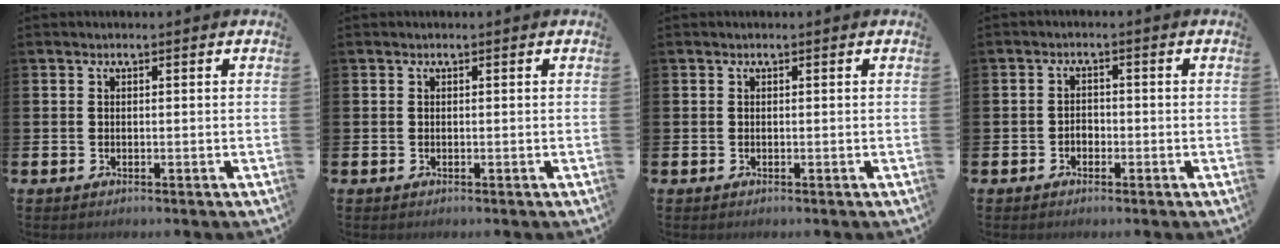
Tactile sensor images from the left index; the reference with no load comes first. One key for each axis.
{"total": 0.0}
{"total": 0.0}
{"total": 1.5, "fx": -0.8, "fy": 1.1, "fz": 0.5, "tx": -0.008, "ty": 0.001, "tz": -0.019}